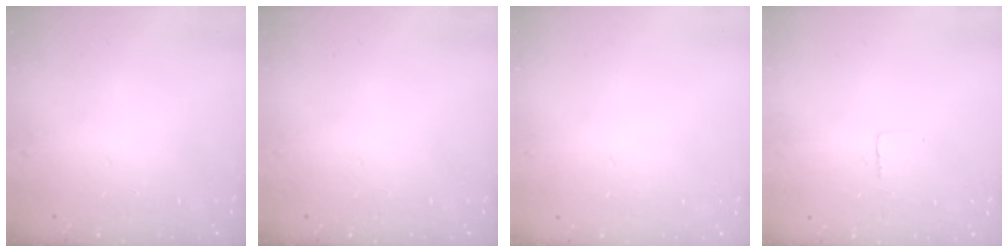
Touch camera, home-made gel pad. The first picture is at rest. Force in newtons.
{"total": 0.0}
{"total": 0.0}
{"total": 1.9, "press": 1.9, "slide": 0.1}